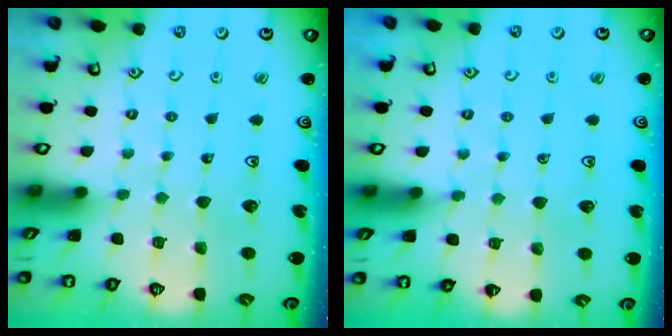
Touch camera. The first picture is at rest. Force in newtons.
{"total": 2.7, "press": 2.7, "slide": 0.4}